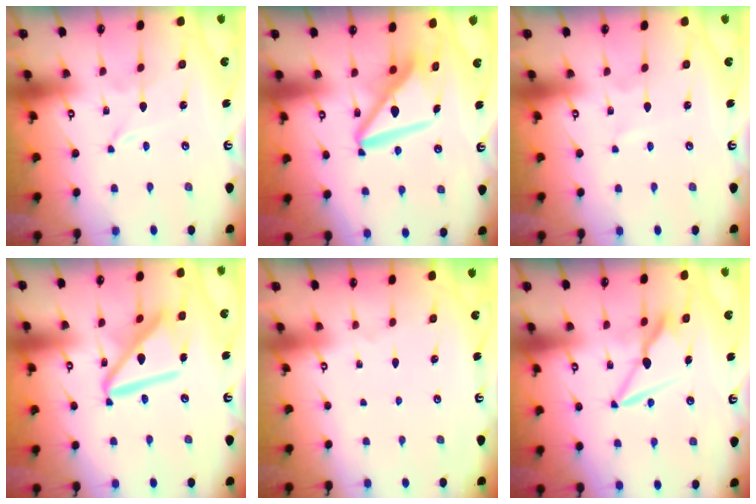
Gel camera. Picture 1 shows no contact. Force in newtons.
{"total": 12.7, "press": 12.6, "slide": 1.4}
{"total": 0.6, "press": 0.6, "slide": 0.1}
{"total": 17.6, "press": 17.4, "slide": 2.0}
{"total": 0.0}
{"total": 9.4, "press": 9.4, "slide": 1.3}